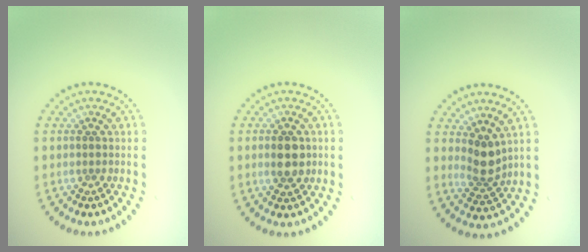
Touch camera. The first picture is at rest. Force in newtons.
{"total": 2.7, "press": 2.7, "slide": 0.1}
{"total": 2.8, "press": 2.1, "slide": 1.8}